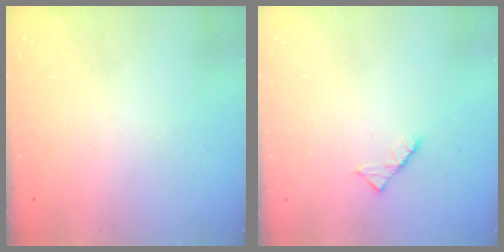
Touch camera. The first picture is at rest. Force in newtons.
{"total": 2.6, "press": 2.6, "slide": 0.4}